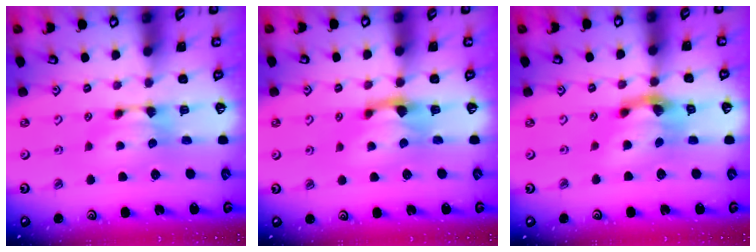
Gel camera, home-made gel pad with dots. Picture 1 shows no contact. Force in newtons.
{"total": 1.3, "press": 0.5, "slide": 1.2}
{"total": 5.2, "press": 4.9, "slide": 1.9}